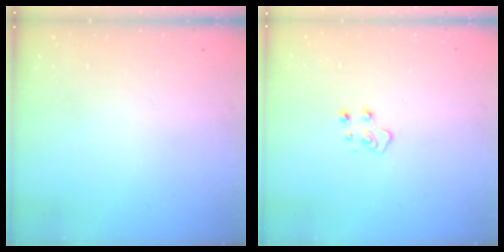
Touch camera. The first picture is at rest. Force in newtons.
{"total": 5.4, "press": 5.4, "slide": 0.4}